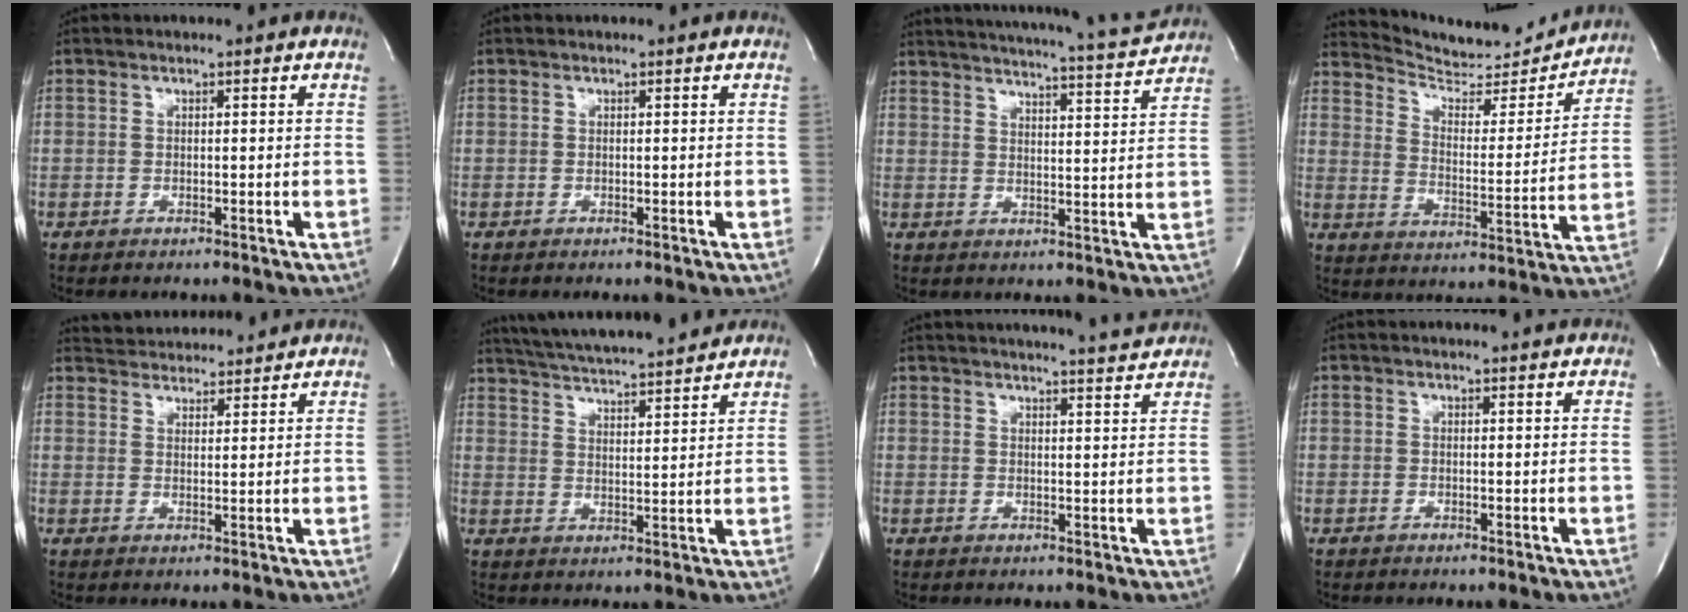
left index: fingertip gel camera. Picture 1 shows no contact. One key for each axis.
{"total": 0.0}
{"total": 16.8, "fx": 16.1, "fy": -0.4, "fz": 4.9, "tx": -0.084, "ty": -0.038, "tz": 0.208}
{"total": 15.4, "fx": 15.1, "fy": 1.9, "fz": 2.0, "tx": -0.029, "ty": -0.036, "tz": 0.214}
{"total": 9.9, "fx": 9.5, "fy": 1.8, "fz": 1.8, "tx": -0.027, "ty": 0.021, "tz": 0.133}
{"total": 16.7, "fx": 15.3, "fy": 1.1, "fz": 6.7, "tx": -0.119, "ty": 0.020, "tz": 0.229}
{"total": 11.2, "fx": 10.8, "fy": -0.4, "fz": 3.1, "tx": -0.048, "ty": -0.012, "tz": 0.128}
{"total": 2.2, "fx": 2.1, "fy": 0.0, "fz": 0.4, "tx": -0.010, "ty": 0.000, "tz": 0.018}